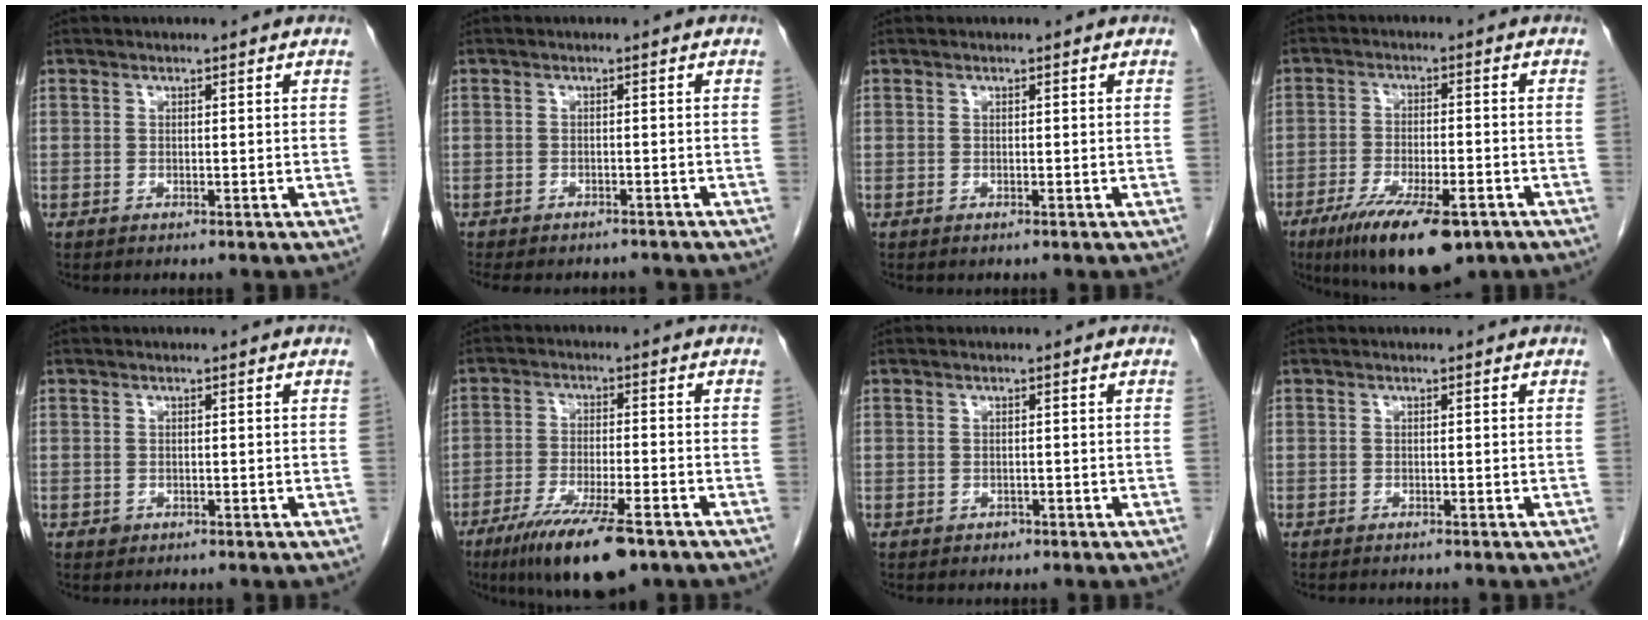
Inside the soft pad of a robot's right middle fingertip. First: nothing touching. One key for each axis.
{"total": 9.7, "fx": -8.6, "fy": 3.2, "fz": 3.1, "tx": -0.056, "ty": -0.002, "tz": -0.105}
{"total": 0.0}
{"total": 13.3, "fx": -8.5, "fy": 3.7, "fz": 9.5, "tx": -0.159, "ty": -0.022, "tz": -0.135}
{"total": 0.5, "fx": -0.2, "fy": 0.5, "fz": 0.1, "tx": -0.002, "ty": 0.003, "tz": -0.003}
{"total": 12.4, "fx": -8.2, "fy": 2.3, "fz": 8.9, "tx": -0.153, "ty": -0.026, "tz": -0.134}
{"total": 0.7, "fx": -0.4, "fy": 0.5, "fz": 0.1, "tx": -0.005, "ty": 0.002, "tz": -0.007}
{"total": 2.2, "fx": -2.0, "fy": 0.3, "fz": 0.8, "tx": -0.014, "ty": -0.002, "tz": -0.023}